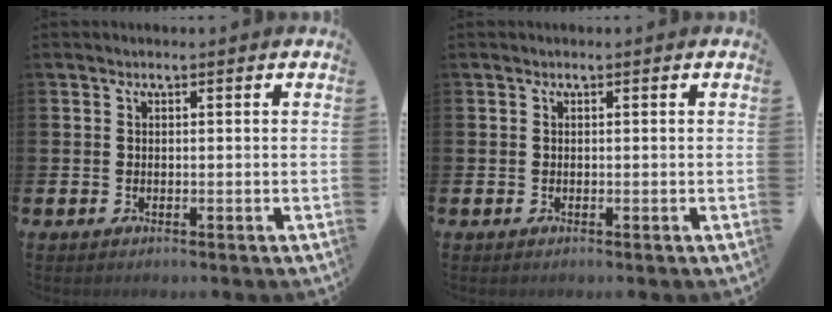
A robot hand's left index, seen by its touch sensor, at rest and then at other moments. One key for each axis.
{"total": 0.0}